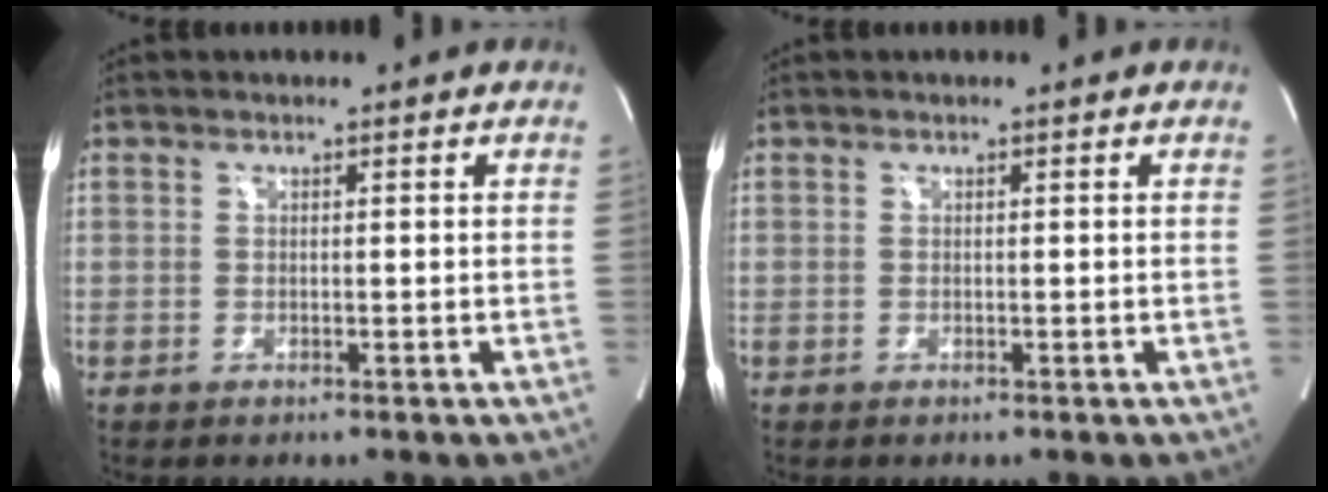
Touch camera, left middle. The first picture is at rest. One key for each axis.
{"total": 0.0}